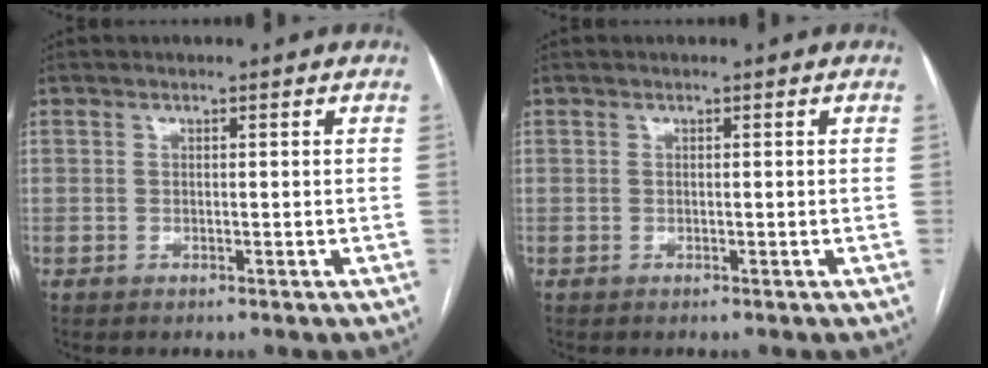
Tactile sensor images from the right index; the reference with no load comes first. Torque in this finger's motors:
{"motor_torque": [0.00, 0.00, 0.00, 0.01]}